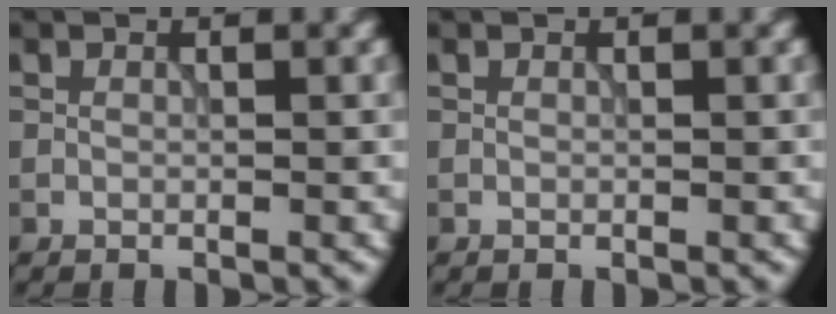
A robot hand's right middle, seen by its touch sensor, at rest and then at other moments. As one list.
[{"total": 0.0}]